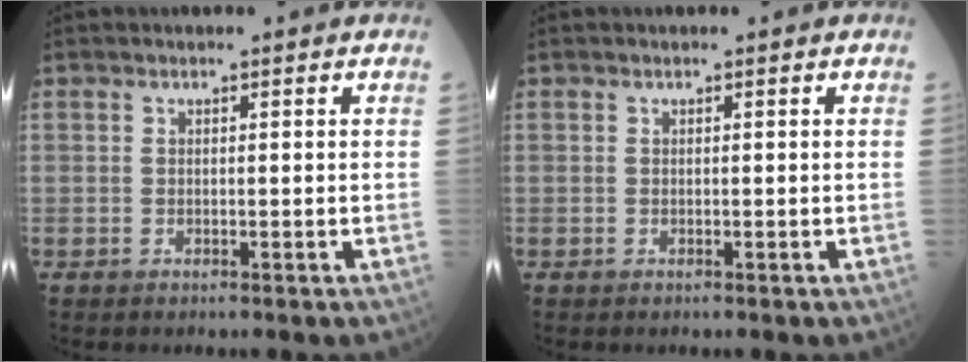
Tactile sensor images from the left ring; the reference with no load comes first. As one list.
[{"total": 0.0}]